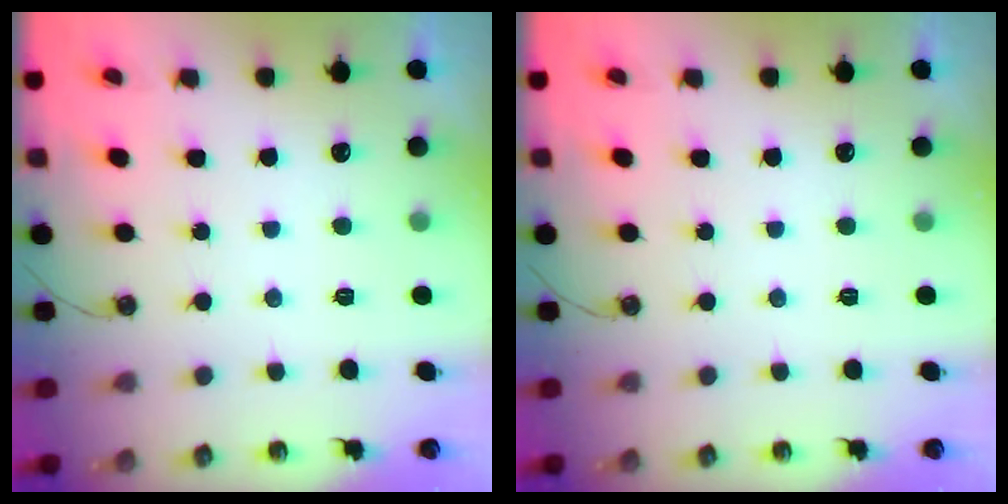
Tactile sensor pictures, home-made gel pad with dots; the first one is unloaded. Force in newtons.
{"total": 0.0}